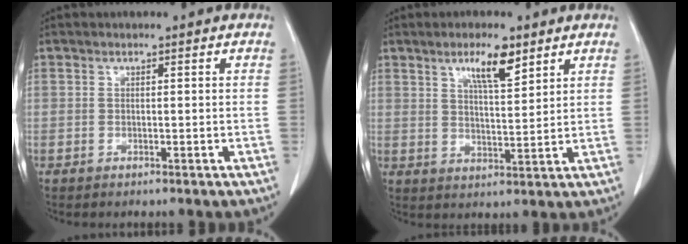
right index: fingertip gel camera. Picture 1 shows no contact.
{"total": 6.5, "force": [4.1, 1.3, 5.0], "torque": [-0.089, -0.001, 0.071]}